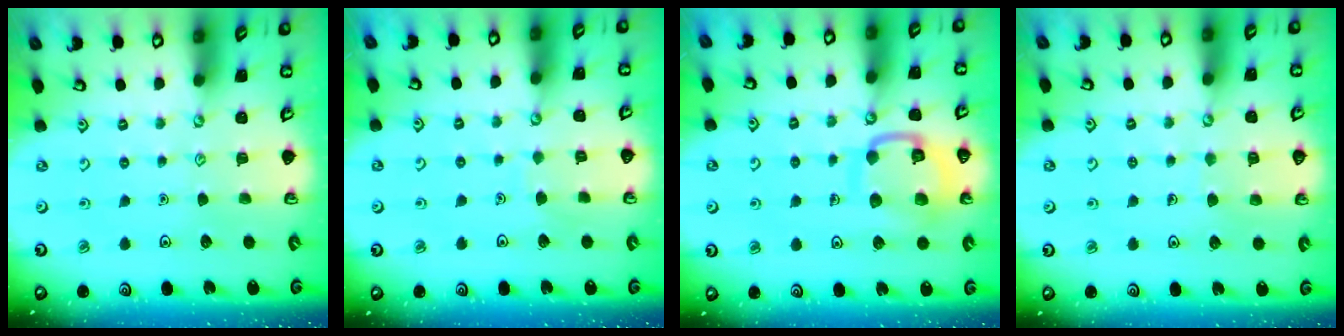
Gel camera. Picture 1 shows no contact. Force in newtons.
{"total": 3.5, "press": 3.5, "slide": 0.3}
{"total": 13.5, "press": 13.4, "slide": 1.3}
{"total": 4.7, "press": 4.7, "slide": 0.3}